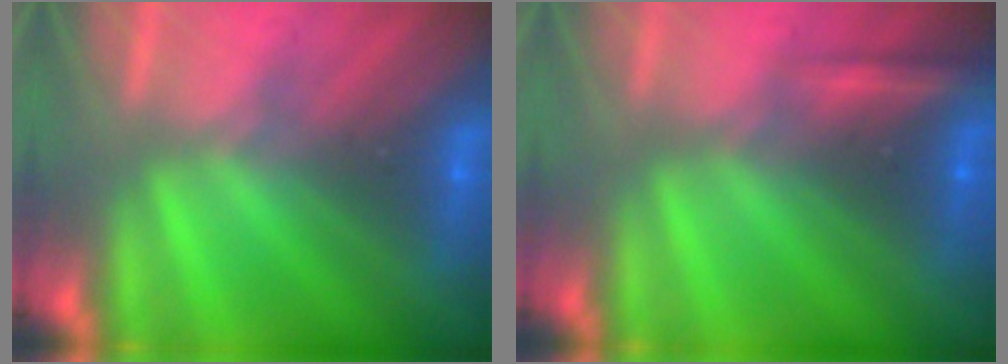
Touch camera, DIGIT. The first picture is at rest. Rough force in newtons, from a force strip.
{"total": 2.2}